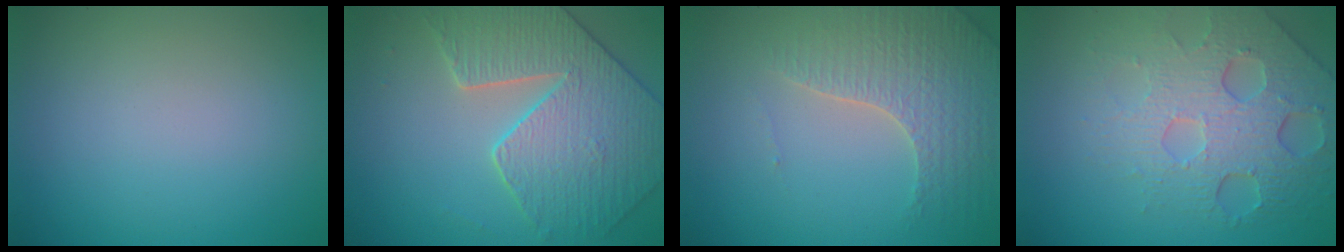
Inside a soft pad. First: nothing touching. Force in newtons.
{"total": 5.3, "press": 5.0, "slide": 1.8}
{"total": 4.0, "press": 3.9, "slide": 1.1}
{"total": 7.1, "press": 5.0, "slide": 5.0}